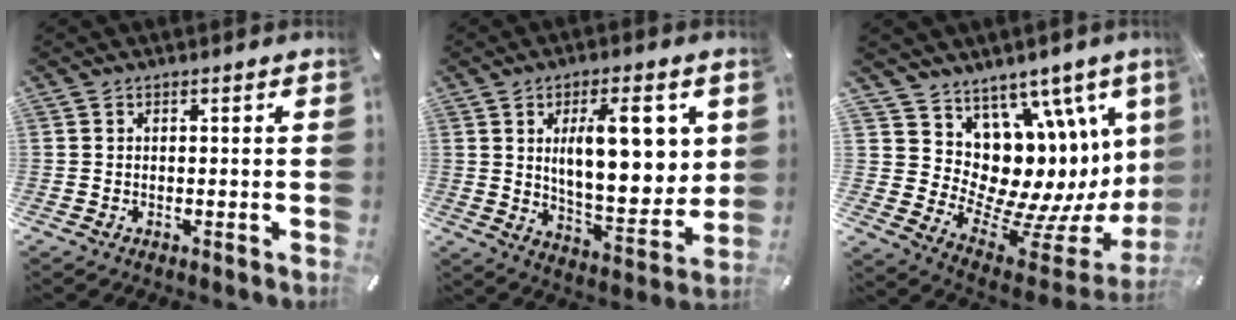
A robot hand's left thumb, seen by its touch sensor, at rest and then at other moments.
{"total": 16.6, "force": [5.5, 7.3, 13.9], "torque": [-0.185, -0.018, 0.089]}
{"total": 11.9, "force": [2.2, 9.5, 6.8], "torque": [-0.060, -0.113, 0.070]}